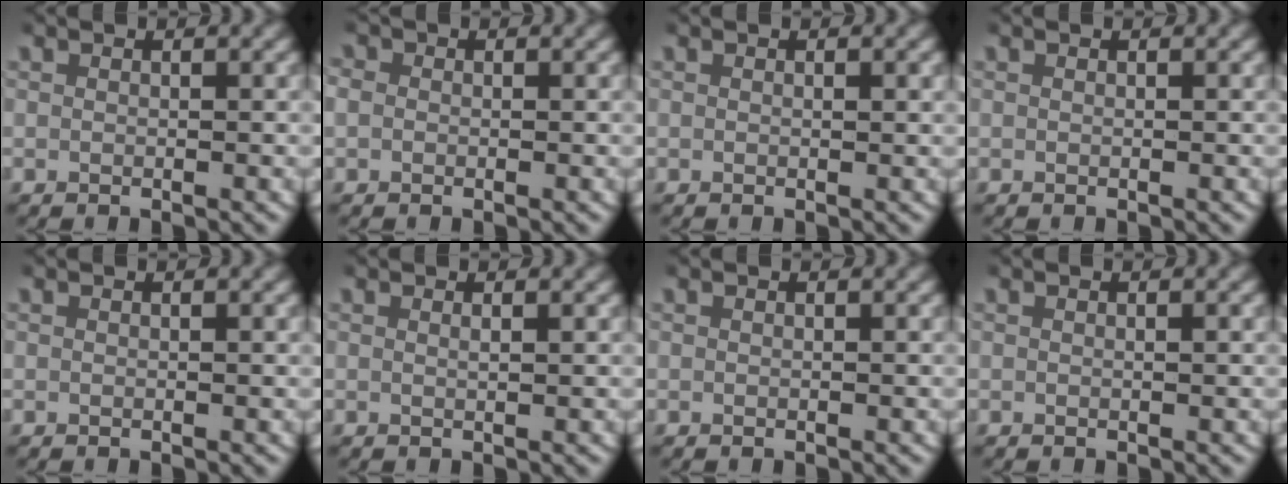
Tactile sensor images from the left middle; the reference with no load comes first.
{"total": 1.5, "force": [0.1, 1.3, 0.6], "torque": [-0.021, 0.003, -0.003]}
{"total": 0.0}
{"total": 0.0}
{"total": 0.0}
{"total": 0.5, "force": [0.3, -0.2, 0.4], "torque": [-0.009, -0.002, 0.006]}
{"total": 0.0}
{"total": 0.0}